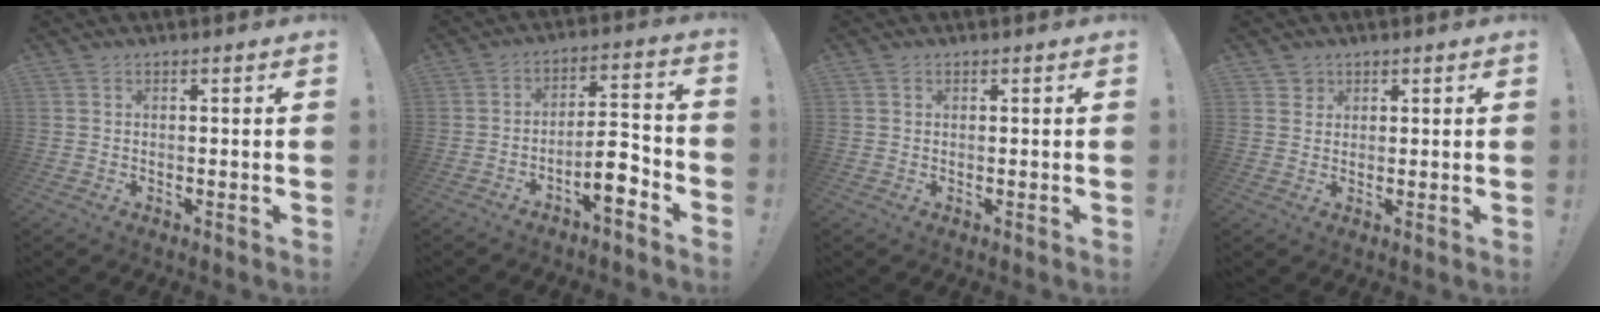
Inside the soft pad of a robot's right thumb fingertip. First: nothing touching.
{"total": 9.5, "force": [-5.6, 2.7, 7.2], "torque": [-0.110, 0.027, -0.098]}
{"total": 0.6, "force": [0.4, 0.4, 0.1], "torque": [0.004, -0.001, 0.006]}
{"total": 2.2, "force": [1.3, 1.8, 0.1], "torque": [0.006, -0.009, 0.022]}